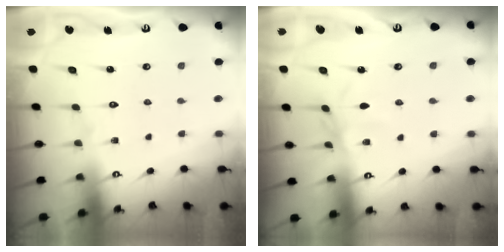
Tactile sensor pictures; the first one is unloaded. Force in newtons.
{"total": 2.2, "press": 2.1, "slide": 0.5}